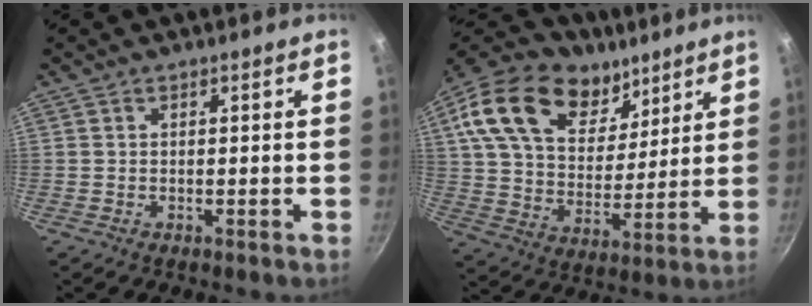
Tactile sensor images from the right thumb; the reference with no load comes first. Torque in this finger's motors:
{"motor_torque": [0.26, 0.78, 0.57, -0.33, 0.29]}